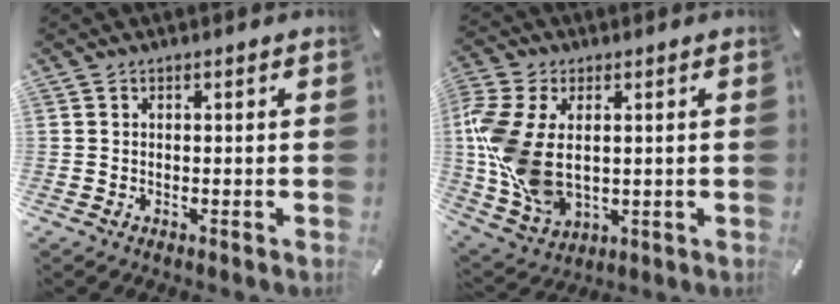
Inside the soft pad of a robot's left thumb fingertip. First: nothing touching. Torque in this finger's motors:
{"motor_torque": [1.53, 3.48, 1.66, -1.12, 0.93]}